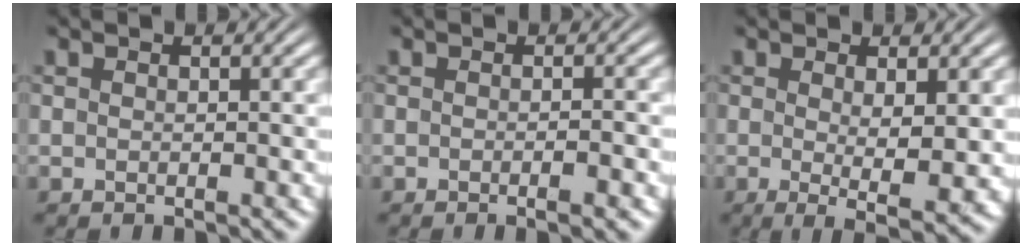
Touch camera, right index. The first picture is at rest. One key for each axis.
{"total": 1.1, "fx": -0.8, "fy": -0.1, "fz": 0.8, "tx": -0.011, "ty": 0.004, "tz": -0.018}
{"total": 4.3, "fx": -1.3, "fy": 0.9, "fz": 4.0, "tx": -0.065, "ty": -0.034, "tz": -0.009}